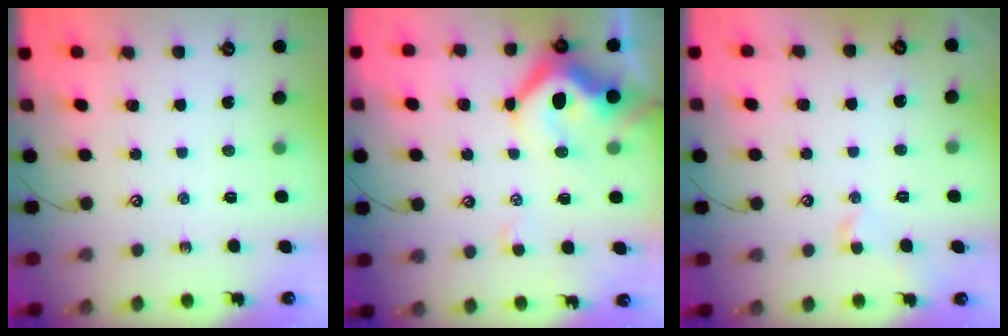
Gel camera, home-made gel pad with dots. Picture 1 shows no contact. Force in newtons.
{"total": 12.1, "press": 12.0, "slide": 2.0}
{"total": 0.7, "press": 0.7, "slide": 0.1}